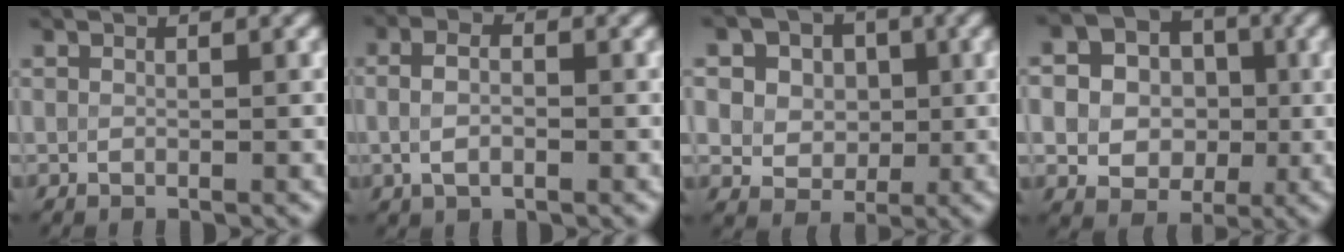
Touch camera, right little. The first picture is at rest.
{"total": 2.7, "force": [-0.2, 1.4, 2.3], "torque": [-0.048, 0.004, -0.007]}
{"total": 7.5, "force": [2.5, 6.2, 3.4], "torque": [-0.057, 0.035, 0.025]}
{"total": 9.2, "force": [-0.4, 8.3, 4.1], "torque": [-0.077, 0.005, -0.023]}